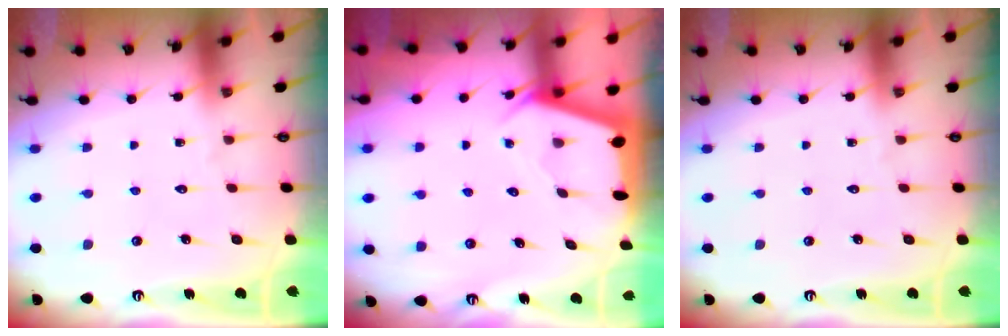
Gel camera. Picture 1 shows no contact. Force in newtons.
{"total": 2.5, "press": 2.4, "slide": 0.3}
{"total": 0.0}